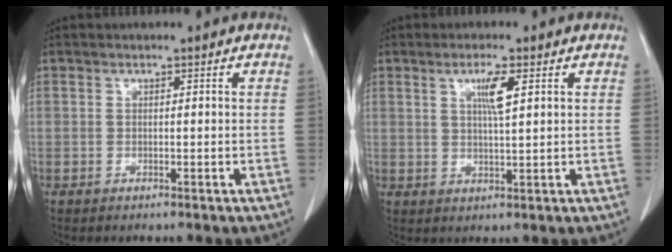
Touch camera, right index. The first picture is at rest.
{"total": 4.1, "force": [1.6, 0.1, 3.8], "torque": [-0.067, -0.002, 0.029]}